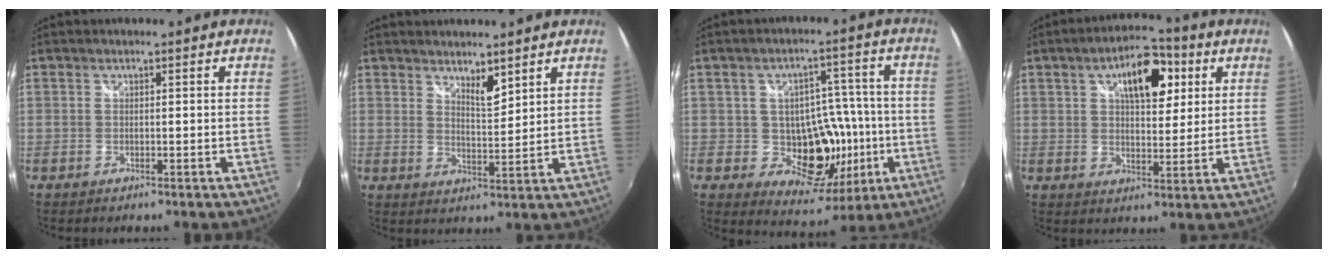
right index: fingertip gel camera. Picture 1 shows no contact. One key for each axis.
{"total": 4.2, "fx": 3.4, "fy": 0.9, "fz": 2.2, "tx": -0.033, "ty": -0.002, "tz": 0.056}
{"total": 12.5, "fx": -2.5, "fy": 10.0, "fz": 7.2, "tx": -0.114, "ty": 0.008, "tz": -0.020}
{"total": 11.6, "fx": 4.6, "fy": 5.3, "fz": 9.2, "tx": -0.135, "ty": 0.029, "tz": 0.071}